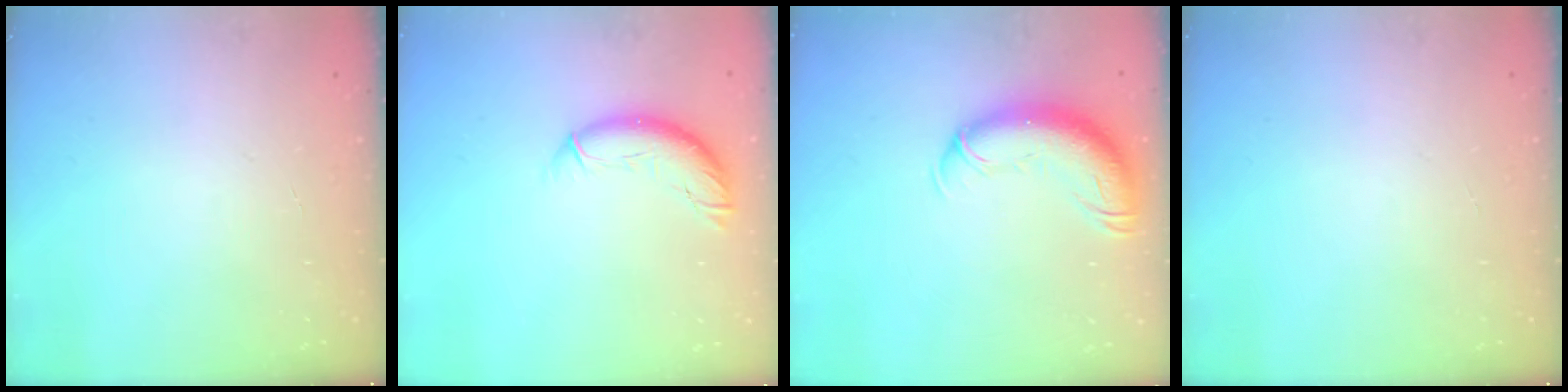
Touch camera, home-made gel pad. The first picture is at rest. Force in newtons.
{"total": 9.7, "press": 9.6, "slide": 0.9}
{"total": 14.0, "press": 13.6, "slide": 3.4}
{"total": 0.0}